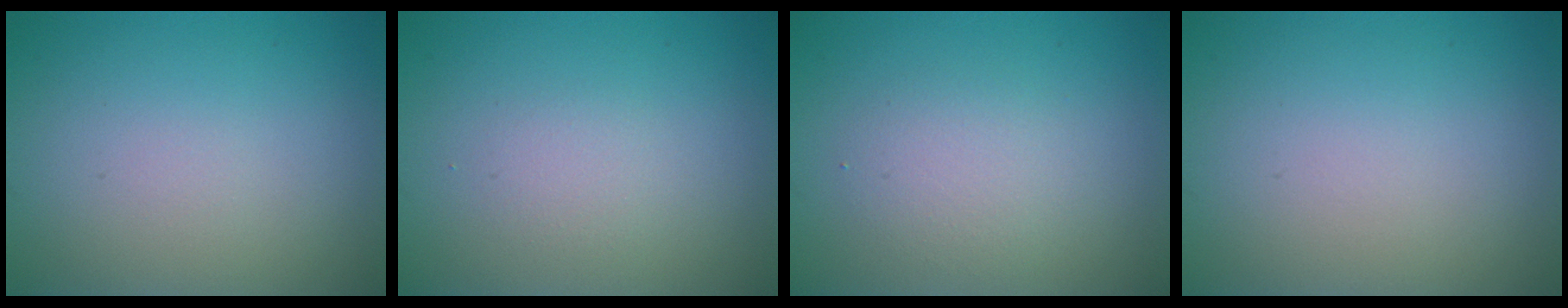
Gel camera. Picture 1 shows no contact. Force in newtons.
{"total": 1.2, "press": 1.2, "slide": 0.0}
{"total": 2.4, "press": 2.4, "slide": 0.4}
{"total": 0.0}